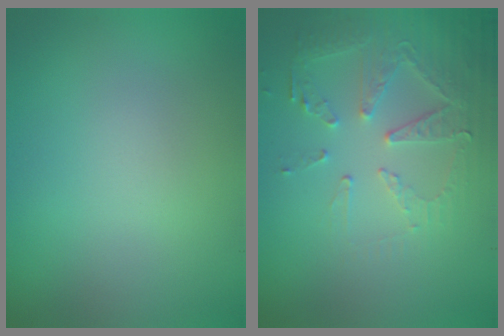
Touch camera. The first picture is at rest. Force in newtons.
{"total": 5.2, "press": 3.8, "slide": 3.5}